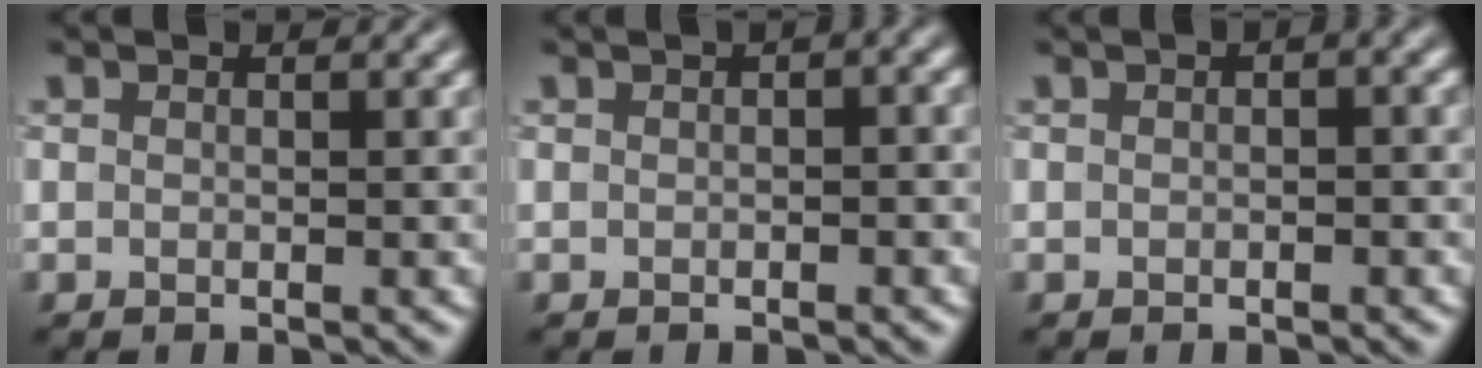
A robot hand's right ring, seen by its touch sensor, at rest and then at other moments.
{"total": 2.0, "force": [0.3, 1.1, 1.6], "torque": [-0.016, 0.006, 0.002]}
{"total": 1.3, "force": [0.2, 0.8, 1.1], "torque": [-0.014, 0.004, 0.001]}